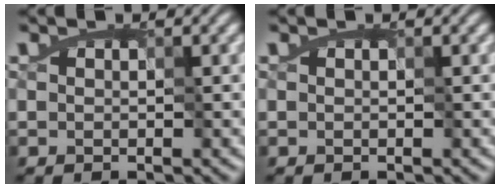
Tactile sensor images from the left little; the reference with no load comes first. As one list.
[{"total": 0.0}]